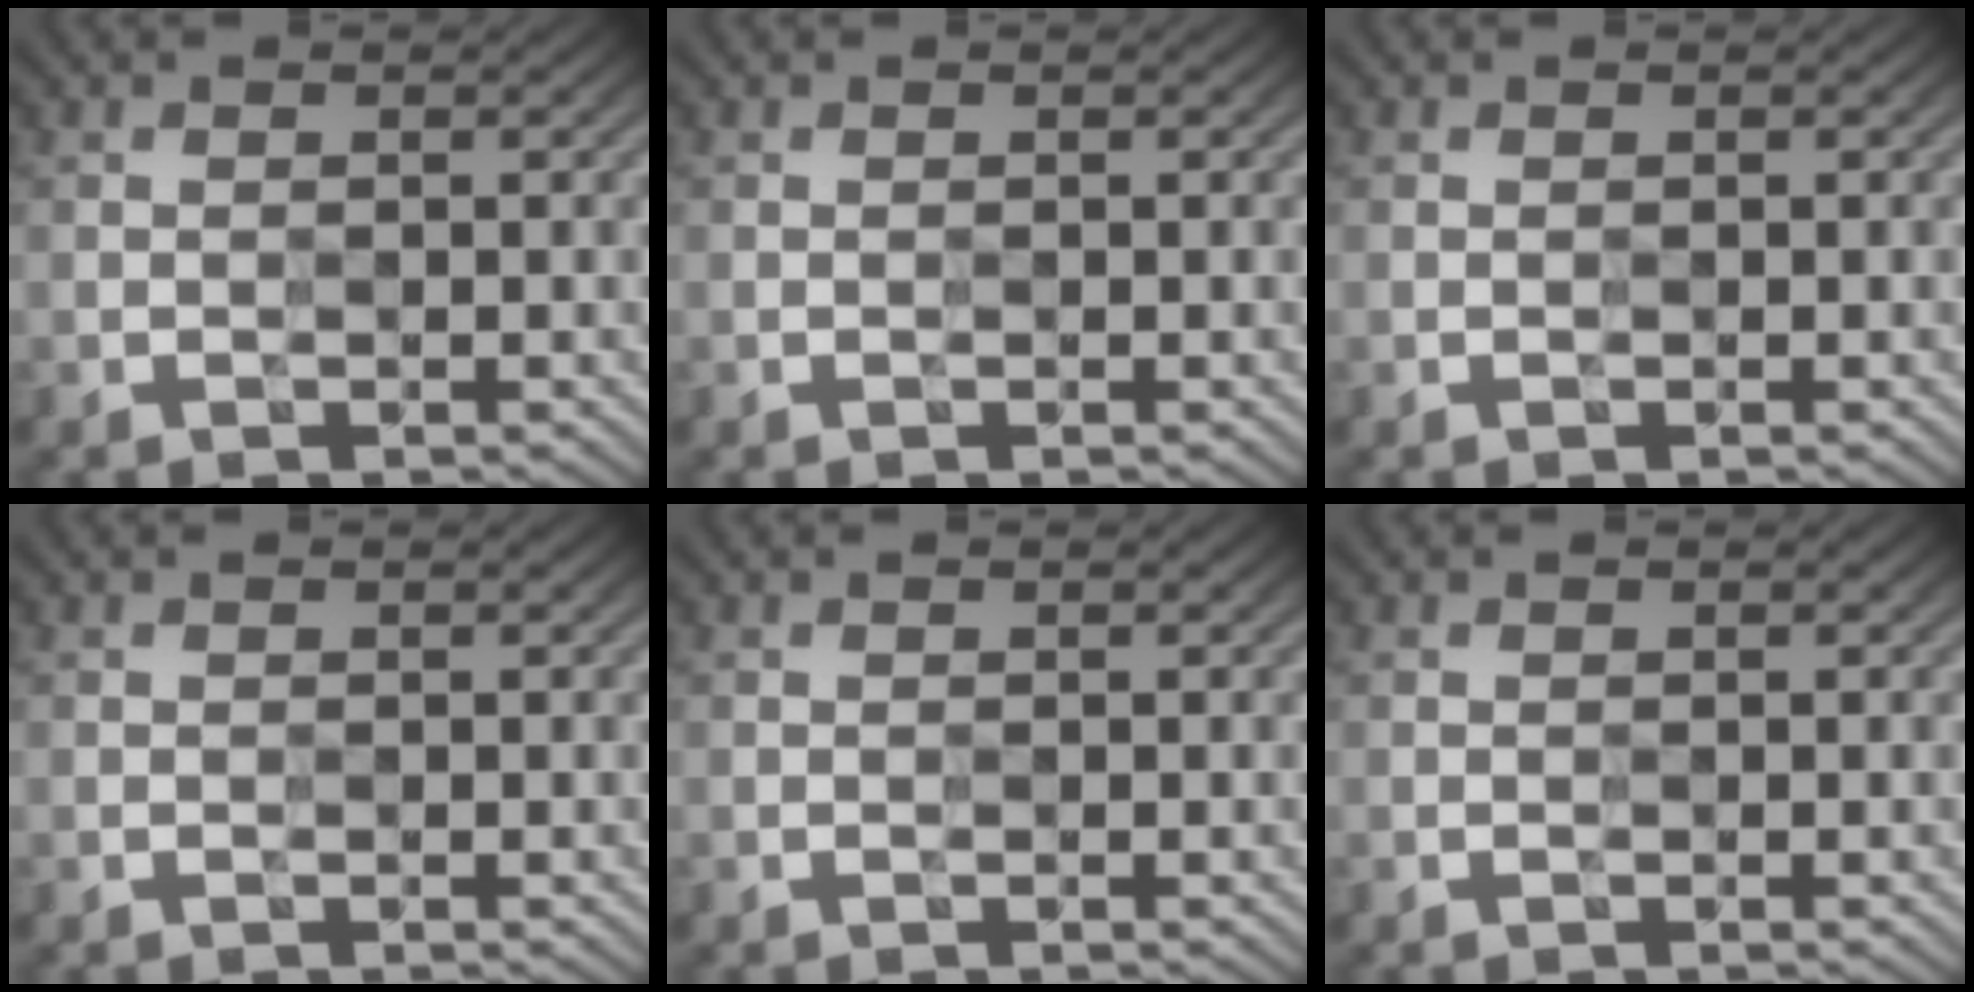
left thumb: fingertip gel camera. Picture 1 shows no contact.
{"total": 0.0}
{"total": 0.0}
{"total": 0.0}
{"total": 0.0}
{"total": 0.0}